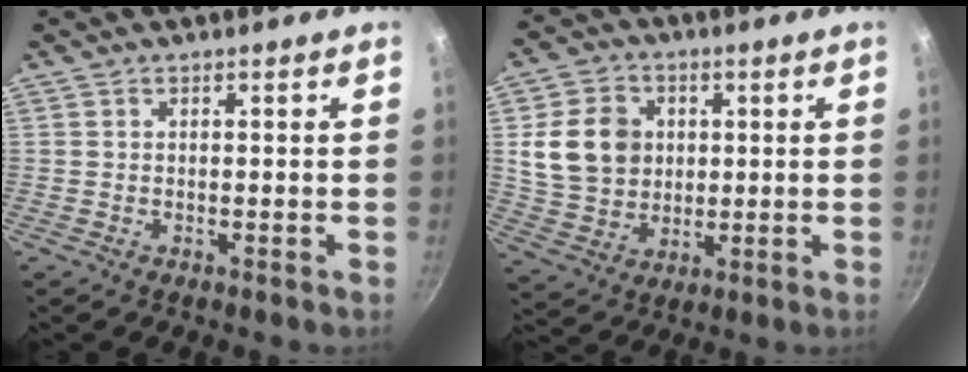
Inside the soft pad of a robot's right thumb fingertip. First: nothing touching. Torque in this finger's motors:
{"motor_torque": [0.77, 2.71, 0.64, 0.05, 0.09]}